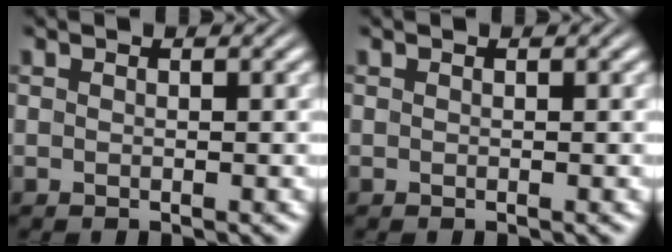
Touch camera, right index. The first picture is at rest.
{"total": 0.0}